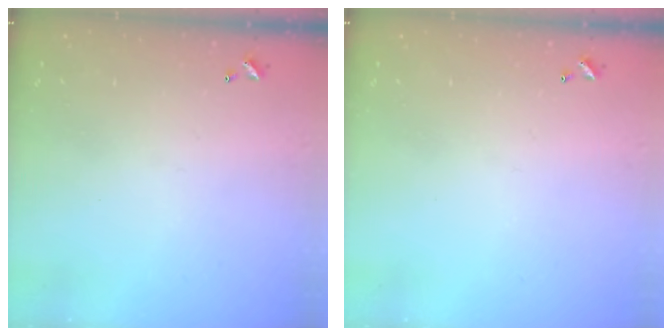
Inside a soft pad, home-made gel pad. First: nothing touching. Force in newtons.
{"total": 0.0}